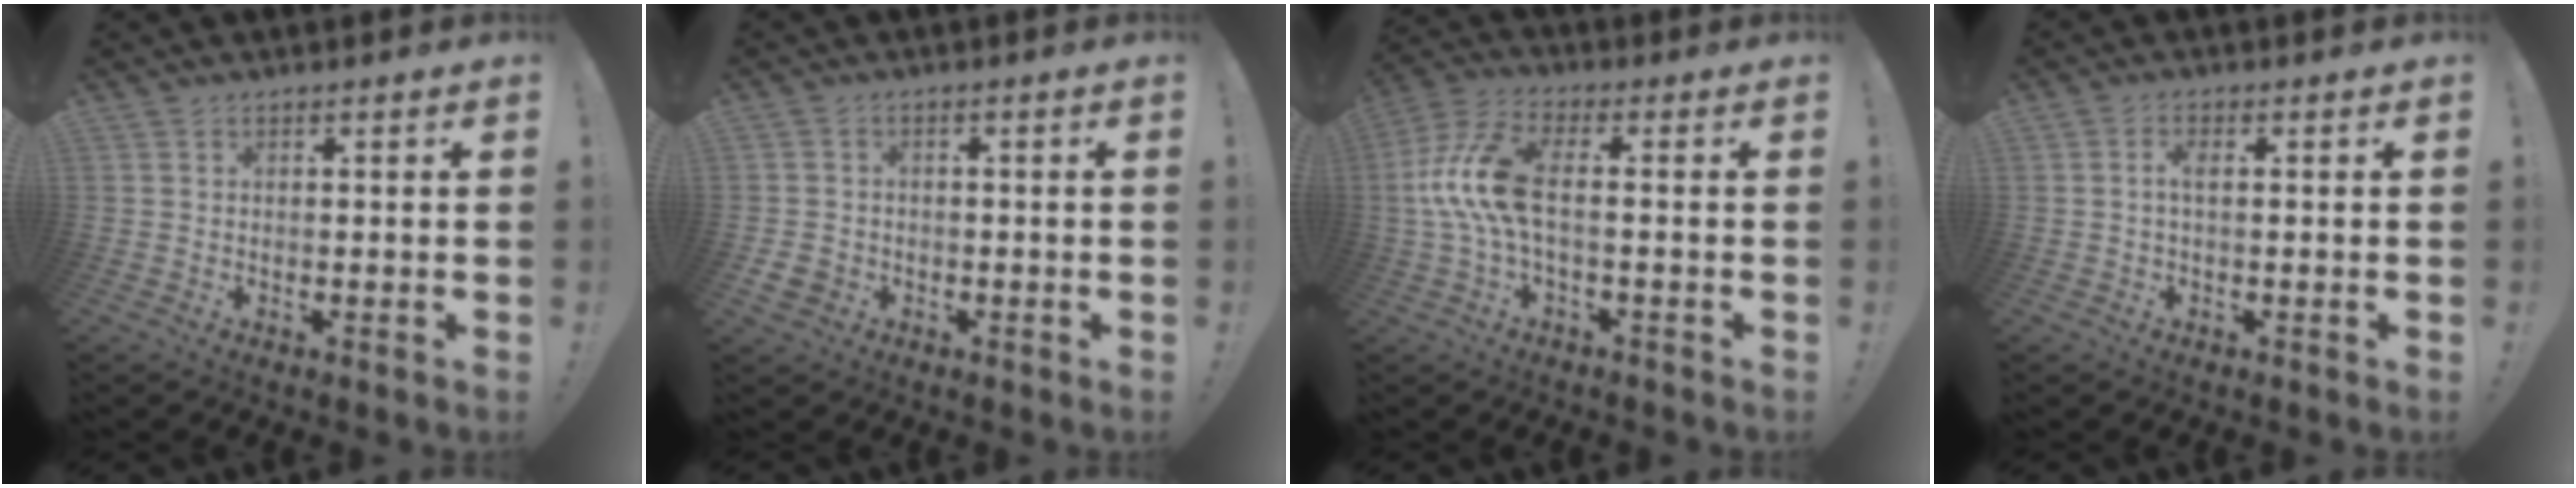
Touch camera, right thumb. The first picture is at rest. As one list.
[{"total": 3.8, "force": [-1.6, 3.1, 1.6], "torque": [-0.043, 0.005, -0.027]}, {"total": 12.3, "force": [-0.1, 5.1, 11.2], "torque": [-0.233, 0.004, -0.001]}, {"total": 2.7, "force": [0.1, 0.8, 2.5], "torque": [-0.054, 0.011, 0.002]}]